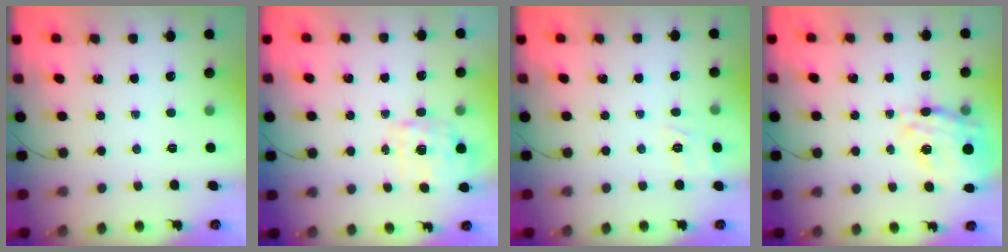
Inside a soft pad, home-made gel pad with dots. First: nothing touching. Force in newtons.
{"total": 2.0, "press": 1.9, "slide": 0.6}
{"total": 3.6, "press": 3.2, "slide": 1.7}
{"total": 21.4, "press": 21.0, "slide": 4.0}